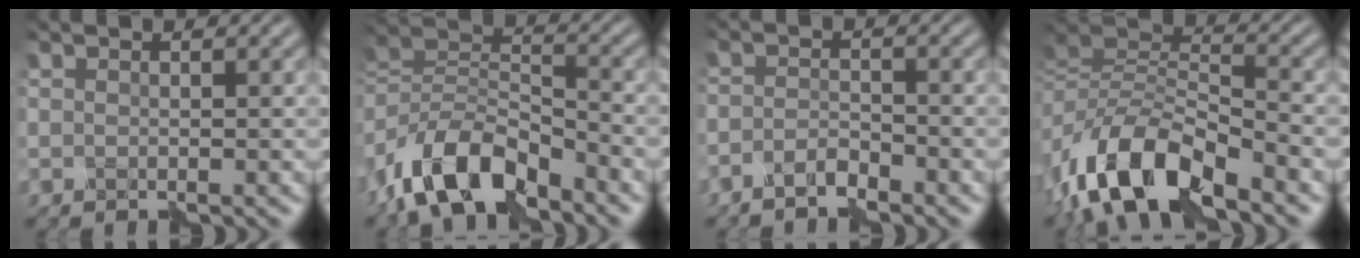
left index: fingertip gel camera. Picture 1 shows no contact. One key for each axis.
{"total": 8.5, "fx": -5.9, "fy": 3.6, "fz": 4.9, "tx": -0.081, "ty": 0.008, "tz": -0.120}
{"total": 1.9, "fx": -1.7, "fy": 0.3, "fz": 0.8, "tx": -0.014, "ty": 0.009, "tz": -0.031}
{"total": 10.1, "fx": -5.9, "fy": 4.4, "fz": 7.0, "tx": -0.129, "ty": 0.012, "tz": -0.117}